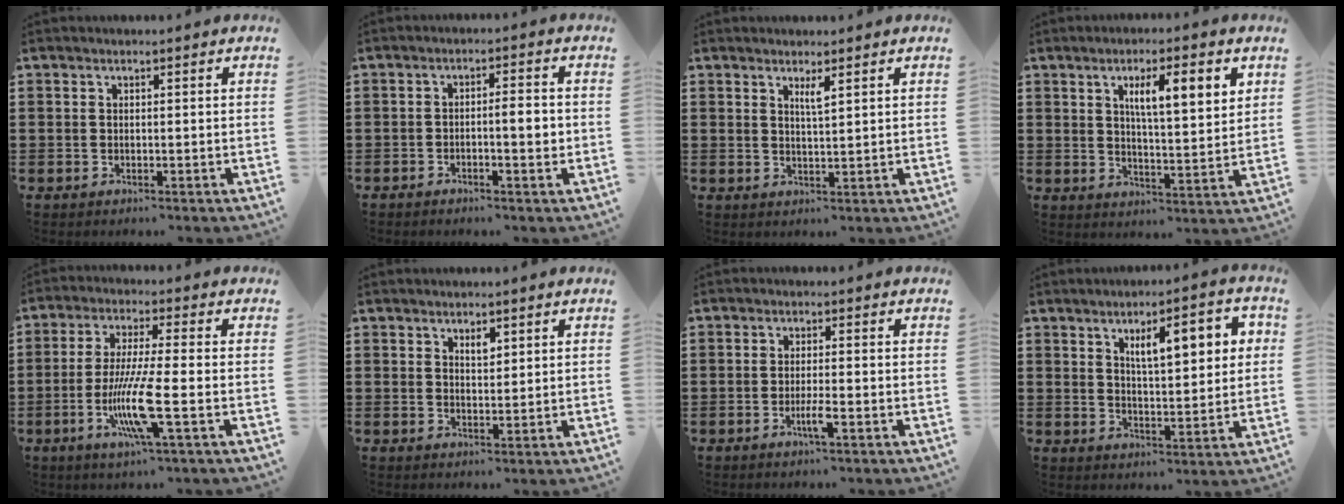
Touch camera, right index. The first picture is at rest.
{"total": 3.6, "force": [-0.7, 0.7, 3.5], "torque": [-0.052, -0.002, -0.016]}
{"total": 2.1, "force": [1.4, 0.1, 1.5], "torque": [-0.032, -0.001, 0.024]}
{"total": 7.4, "force": [3.0, 1.7, 6.5], "torque": [-0.116, 0.000, 0.044]}
{"total": 10.2, "force": [-3.2, 0.8, 9.7], "torque": [-0.201, -0.021, -0.064]}
{"total": 2.0, "force": [1.4, 0.9, 1.1], "torque": [-0.017, 0.000, 0.024]}
{"total": 3.0, "force": [-1.4, 0.1, 2.7], "torque": [-0.052, -0.005, -0.028]}
{"total": 7.5, "force": [3.0, 2.4, 6.5], "torque": [-0.107, 0.000, 0.042]}